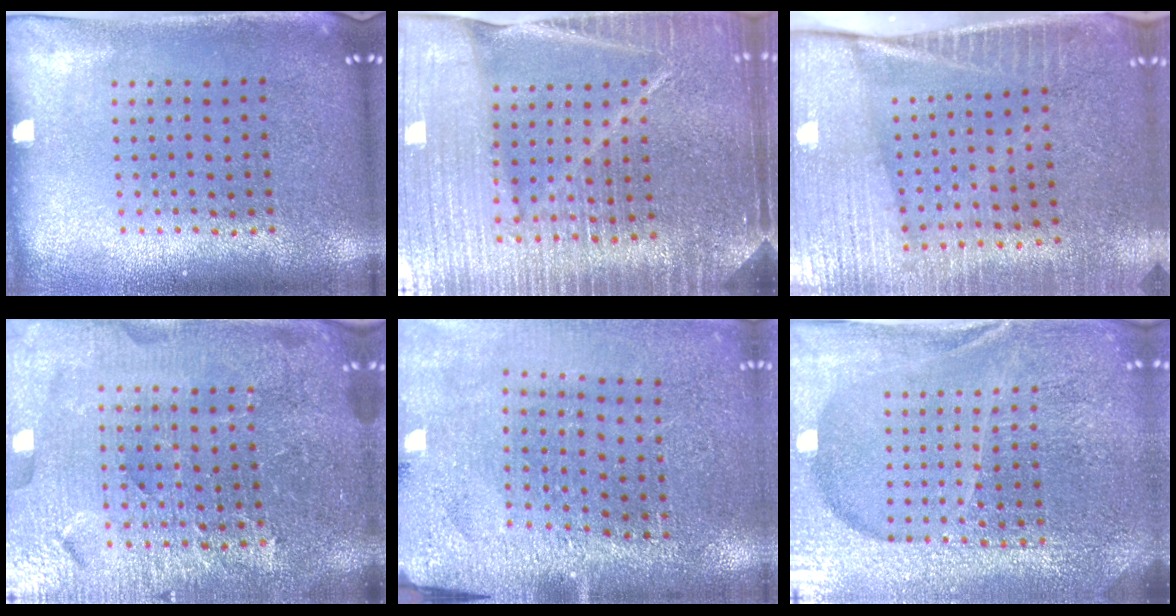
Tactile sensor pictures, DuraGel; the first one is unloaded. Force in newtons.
{"total": 5.4, "press": 4.7, "slide": 2.5}
{"total": 4.0, "press": 3.5, "slide": 2.0}
{"total": 5.4, "press": 4.9, "slide": 2.2}
{"total": 3.0, "press": 3.0, "slide": 0.4}
{"total": 5.5, "press": 5.0, "slide": 2.4}